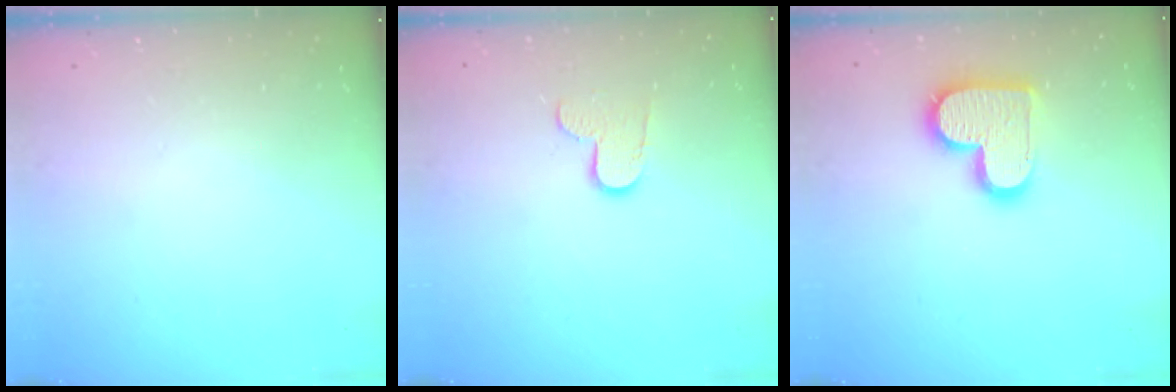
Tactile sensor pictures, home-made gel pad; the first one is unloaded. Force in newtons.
{"total": 7.2, "press": 7.2, "slide": 0.4}
{"total": 14.2, "press": 14.2, "slide": 0.9}